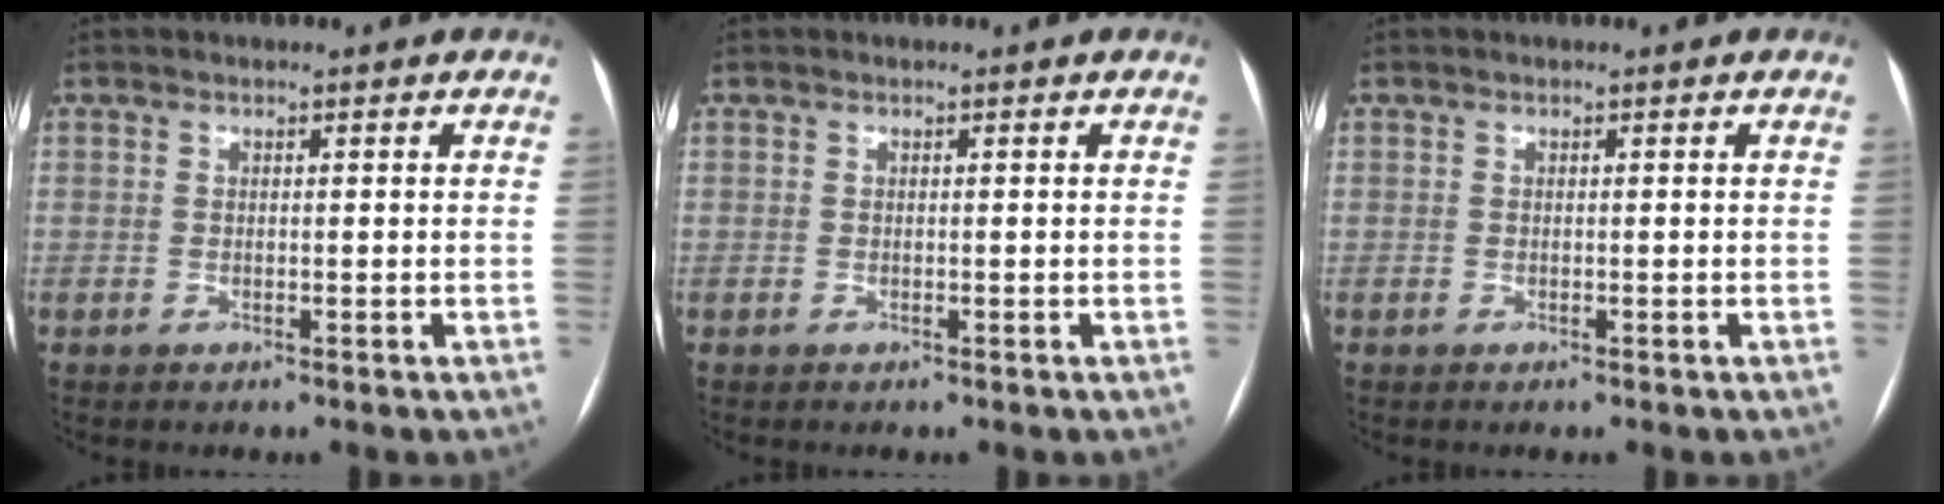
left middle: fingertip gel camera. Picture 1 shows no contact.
{"total": 0.0}
{"total": 0.0}